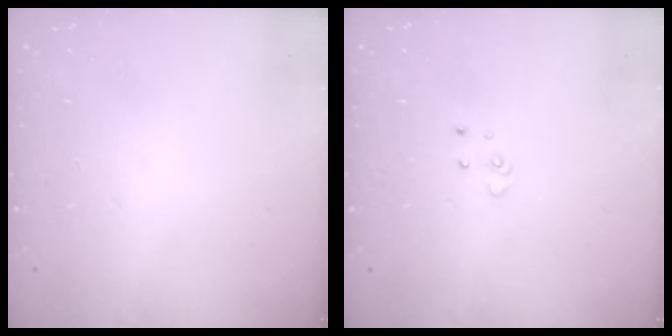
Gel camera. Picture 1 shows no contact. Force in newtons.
{"total": 3.8, "press": 3.8, "slide": 0.4}